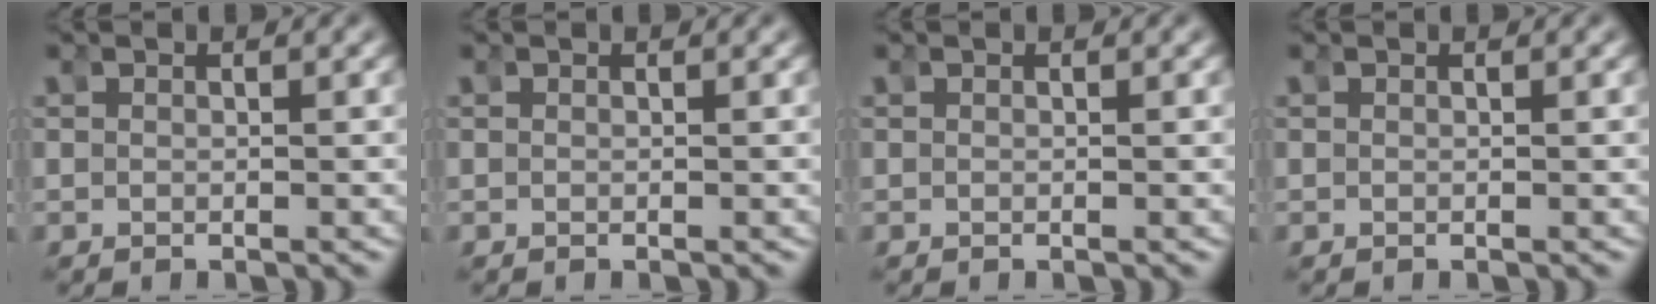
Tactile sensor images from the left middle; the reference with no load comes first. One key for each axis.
{"total": 0.0}
{"total": 0.0}
{"total": 0.0}